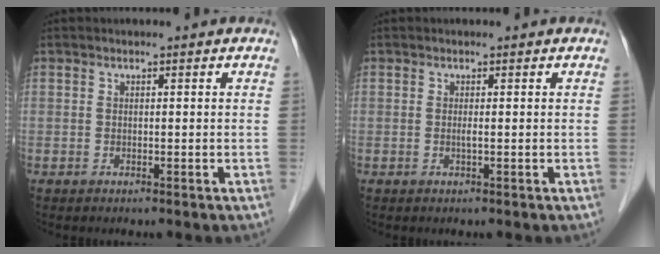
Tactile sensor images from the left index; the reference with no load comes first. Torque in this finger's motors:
{"motor_torque": [0.11, 0.08, 0.00, 0.00]}